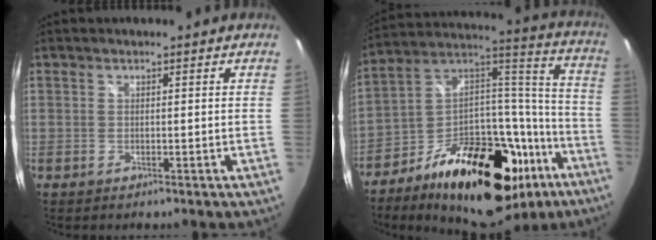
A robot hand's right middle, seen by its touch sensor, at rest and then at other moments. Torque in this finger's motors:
{"motor_torque": [1.09, -1.05, 0.38, 0.21]}